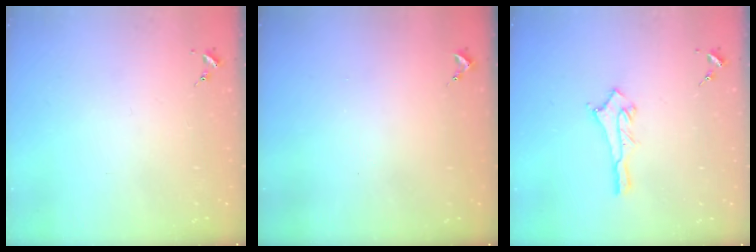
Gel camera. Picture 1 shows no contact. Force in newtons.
{"total": 0.7, "press": 0.7, "slide": 0.1}
{"total": 9.0, "press": 9.0, "slide": 0.6}